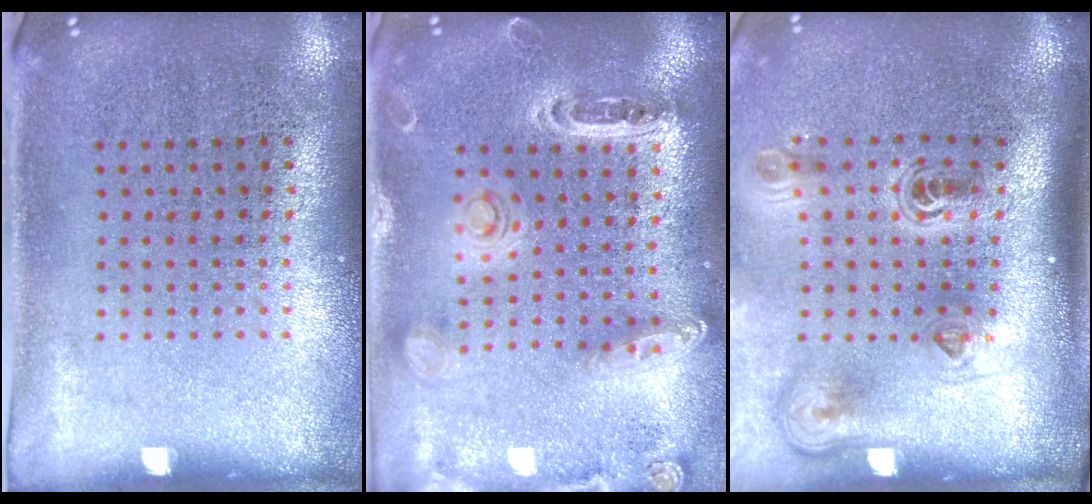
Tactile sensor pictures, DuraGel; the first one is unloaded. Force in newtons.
{"total": 1.4, "press": 1.3, "slide": 0.2}
{"total": 2.3, "press": 1.5, "slide": 1.7}